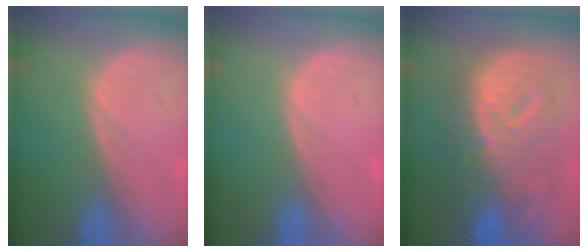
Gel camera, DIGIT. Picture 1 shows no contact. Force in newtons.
{"total": 0.0}
{"total": 12.5, "press": 12.4, "slide": 1.1}